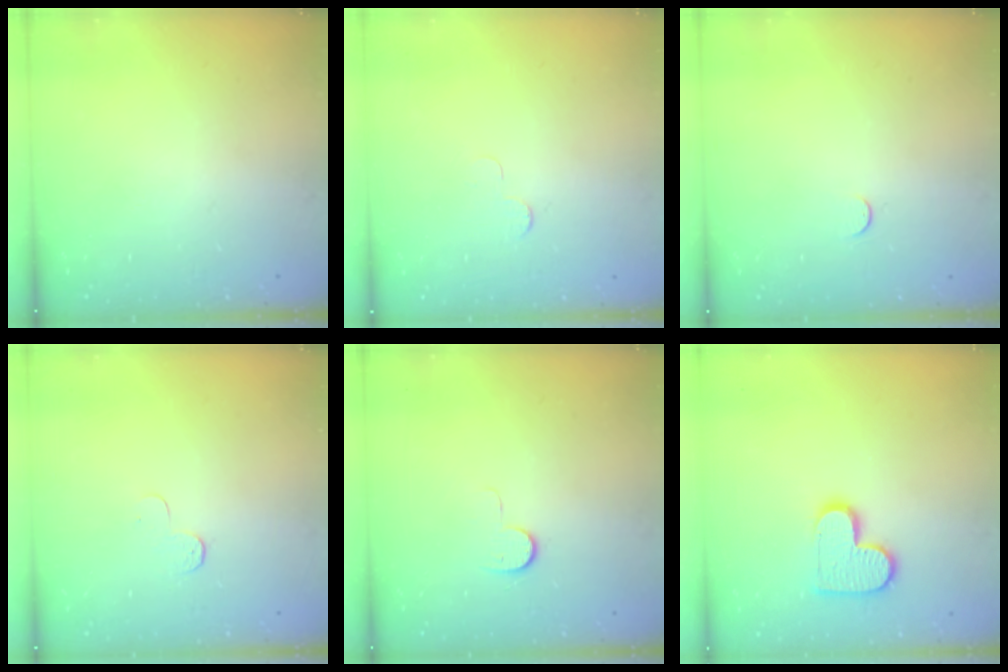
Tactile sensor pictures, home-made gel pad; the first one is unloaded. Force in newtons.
{"total": 2.5, "press": 2.5, "slide": 0.2}
{"total": 3.5, "press": 3.5, "slide": 0.4}
{"total": 3.9, "press": 3.9, "slide": 0.4}
{"total": 6.8, "press": 6.8, "slide": 0.6}
{"total": 11.9, "press": 11.9, "slide": 0.6}